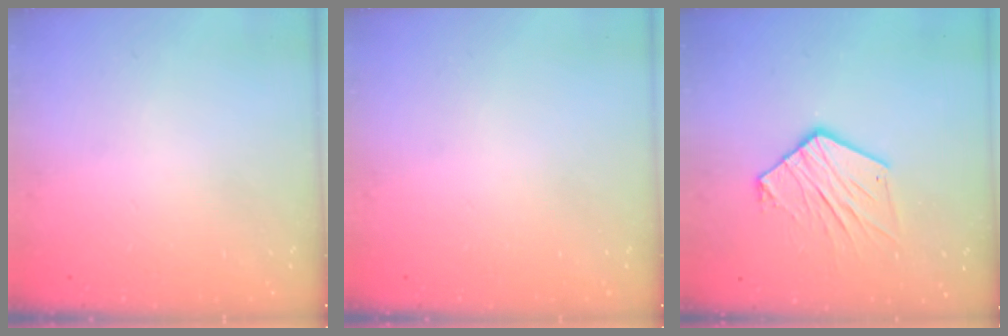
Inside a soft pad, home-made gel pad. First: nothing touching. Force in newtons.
{"total": 0.0}
{"total": 11.3, "press": 11.2, "slide": 0.6}